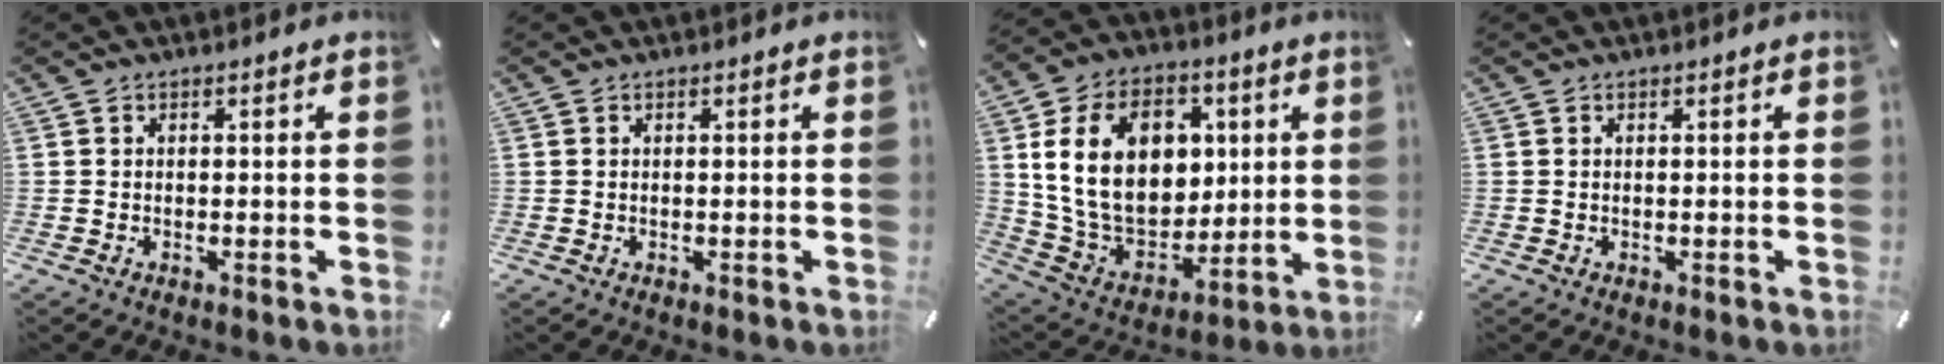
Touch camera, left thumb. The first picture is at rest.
{"total": 0.0}
{"total": 21.6, "force": [4.8, 15.9, 13.8], "torque": [-0.244, -0.014, 0.088]}
{"total": 0.0}